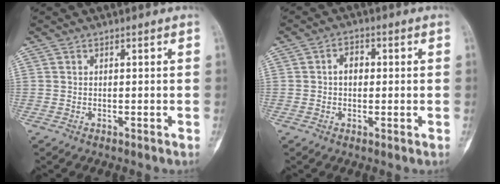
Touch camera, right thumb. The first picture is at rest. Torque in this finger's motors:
{"motor_torque": [0.60, 0.47, 0.12, -0.18, 0.01]}